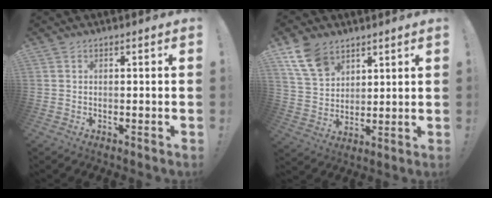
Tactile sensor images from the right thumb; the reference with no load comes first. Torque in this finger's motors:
{"motor_torque": [-0.41, 0.45, -0.22, 0.39, 0.00]}